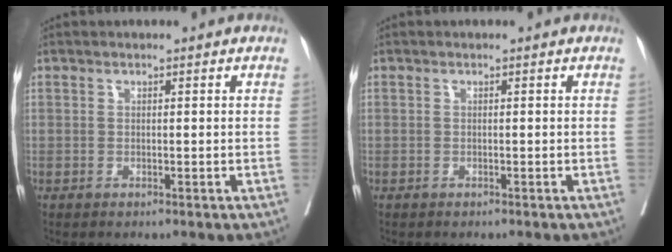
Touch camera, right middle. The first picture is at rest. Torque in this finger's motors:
{"motor_torque": [0.69, -0.69, -0.44, -0.21]}